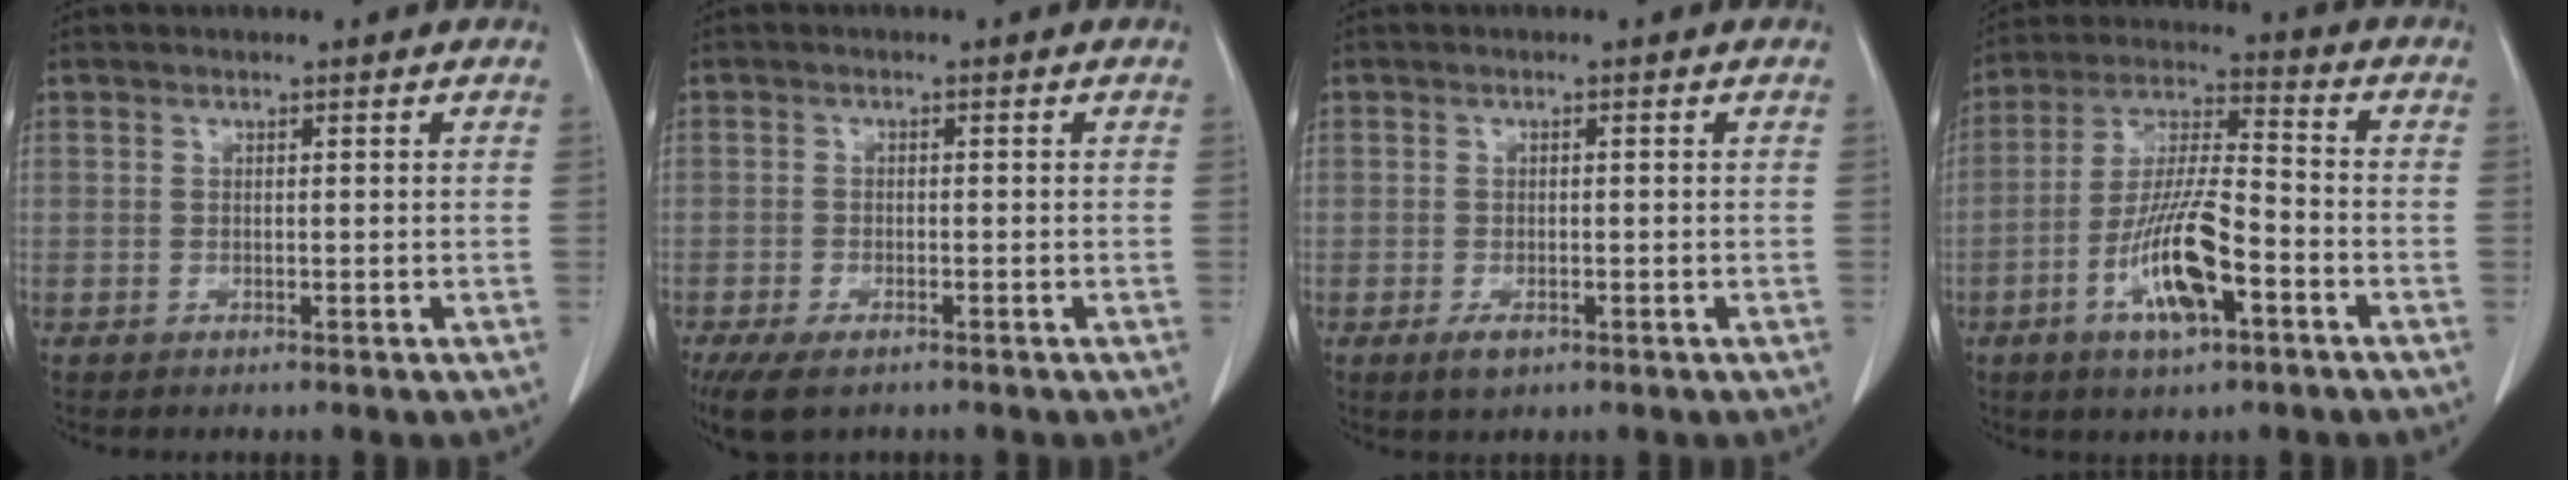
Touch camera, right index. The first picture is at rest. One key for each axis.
{"total": 7.1, "fx": -4.8, "fy": 3.1, "fz": 4.3, "tx": -0.079, "ty": -0.012, "tz": -0.080}
{"total": 3.1, "fx": -1.5, "fy": 1.6, "fz": 2.2, "tx": -0.038, "ty": -0.001, "tz": -0.018}
{"total": 13.0, "fx": -5.3, "fy": 3.2, "fz": 11.5, "tx": -0.229, "ty": -0.001, "tz": -0.094}